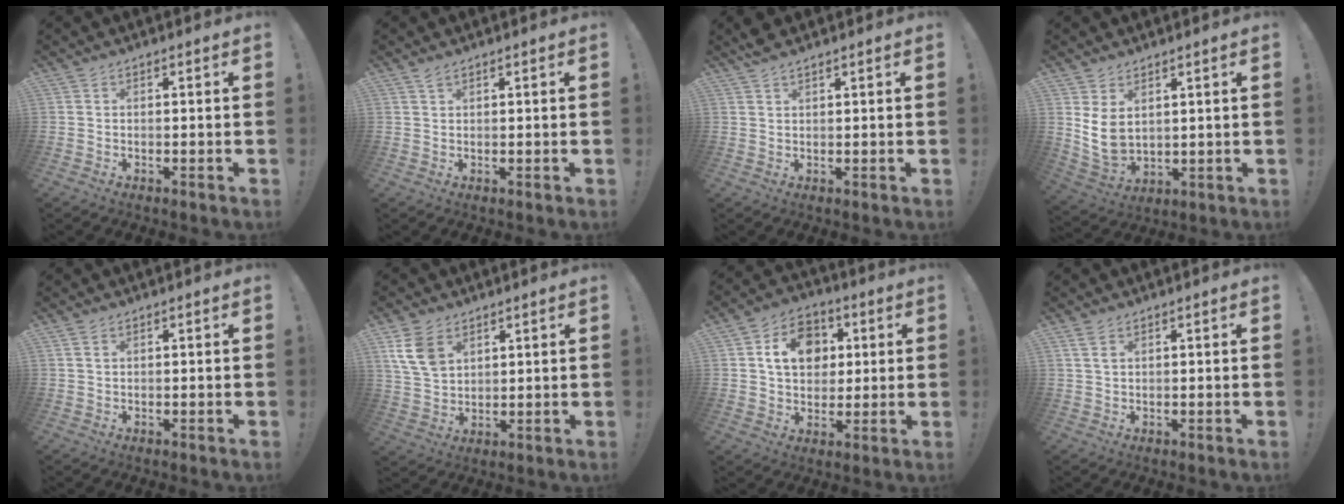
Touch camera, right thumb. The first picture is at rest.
{"total": 1.4, "force": [1.1, 0.2, 0.8], "torque": [-0.009, -0.004, 0.019]}
{"total": 2.4, "force": [2.2, 0.4, 1.1], "torque": [-0.017, -0.012, 0.038]}
{"total": 7.9, "force": [2.8, 5.1, 5.3], "torque": [-0.099, -0.022, 0.058]}
{"total": 1.2, "force": [0.7, 0.7, 0.6], "torque": [-0.011, 0.001, 0.012]}
{"total": 10.0, "force": [5.1, 6.9, 5.3], "torque": [-0.100, -0.013, 0.103]}
{"total": 13.0, "force": [3.8, 10.3, 7.0], "torque": [-0.098, -0.003, 0.074]}
{"total": 2.7, "force": [1.5, 1.4, 1.8], "torque": [-0.033, 0.002, 0.027]}